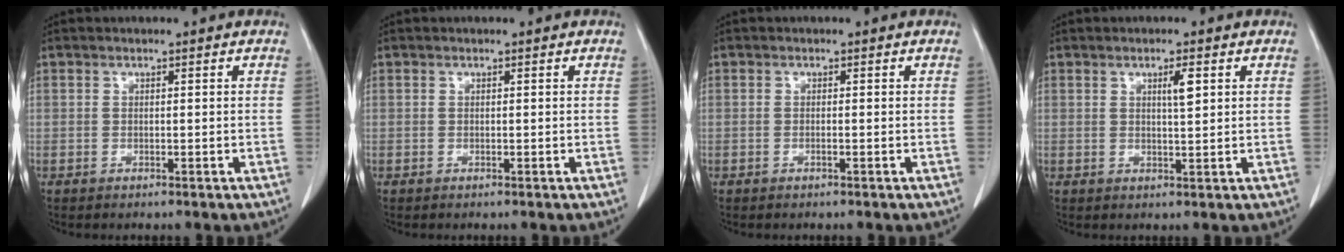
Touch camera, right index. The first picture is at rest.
{"total": 0.0}
{"total": 0.0}
{"total": 2.6, "force": [1.0, 0.3, 2.4], "torque": [-0.039, -0.002, 0.016]}